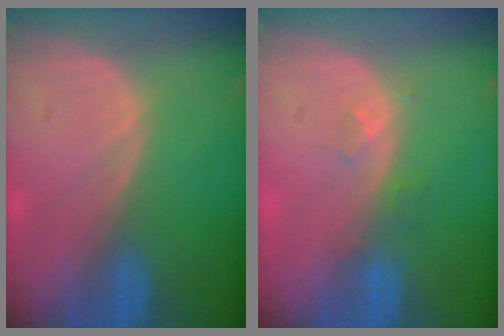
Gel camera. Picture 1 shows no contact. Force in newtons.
{"total": 1.9, "press": 1.6, "slide": 1.0}